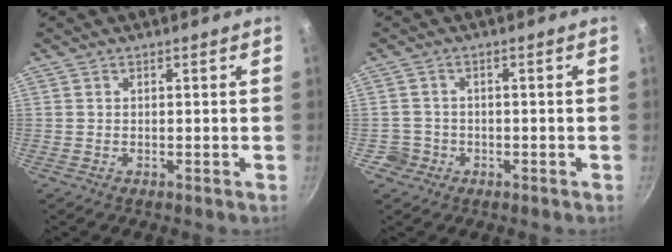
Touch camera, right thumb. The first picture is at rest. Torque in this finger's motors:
{"motor_torque": [0.18, -0.03, 0.22, 0.13, 0.01]}